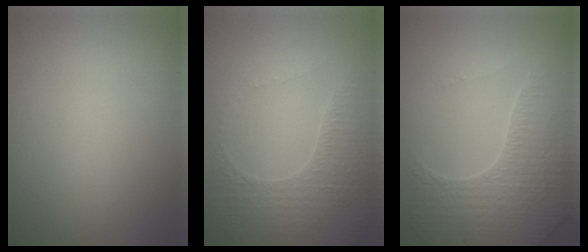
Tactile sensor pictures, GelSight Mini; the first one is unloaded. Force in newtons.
{"total": 3.3, "press": 3.2, "slide": 0.8}
{"total": 5.8, "press": 4.7, "slide": 3.3}